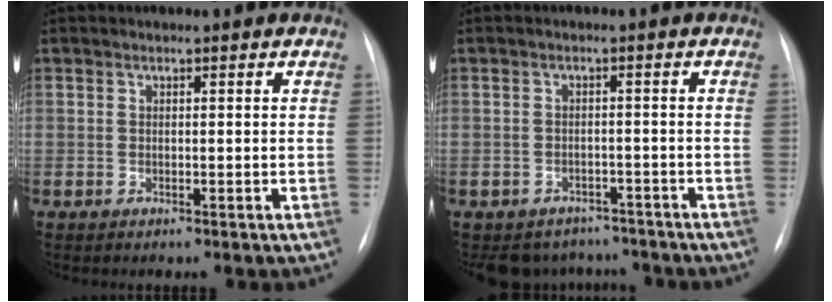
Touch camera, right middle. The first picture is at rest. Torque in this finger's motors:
{"motor_torque": [0.00, -0.14, 0.05, 0.02]}